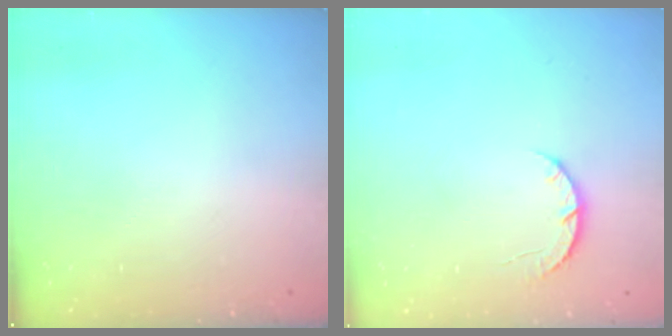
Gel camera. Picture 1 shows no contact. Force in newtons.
{"total": 3.9, "press": 3.8, "slide": 0.6}